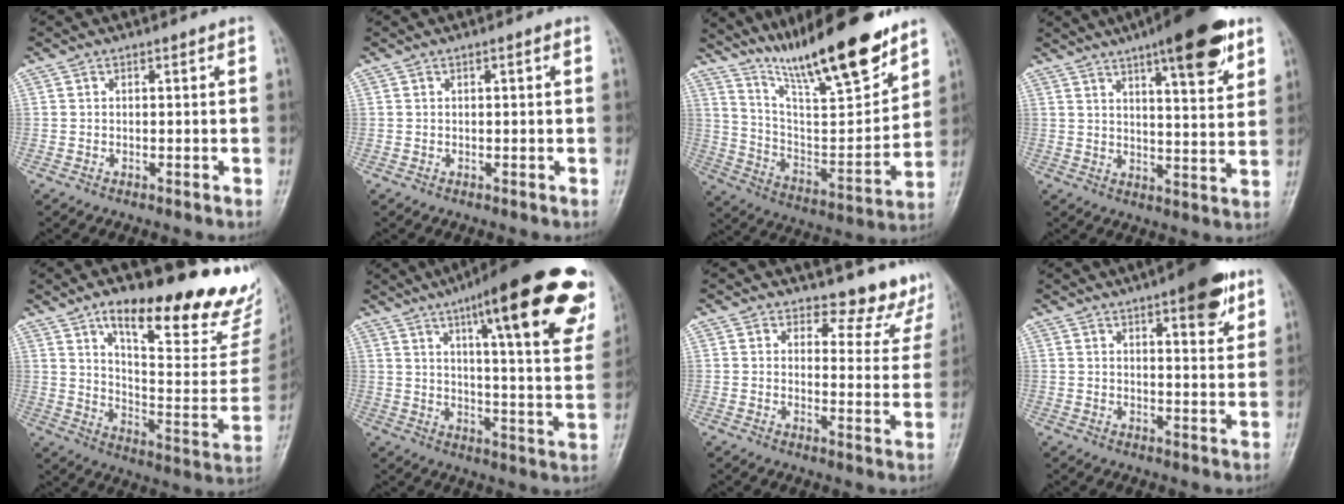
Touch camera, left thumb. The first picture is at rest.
{"total": 0.6, "force": [0.2, 0.1, 0.6], "torque": [-0.010, 0.002, 0.002]}
{"total": 22.4, "force": [17.0, 4.2, 14.0], "torque": [-0.197, -0.088, 0.294]}
{"total": 15.4, "force": [9.1, 3.8, 11.8], "torque": [-0.145, -0.038, 0.129]}
{"total": 27.8, "force": [19.1, 8.6, 18.3], "torque": [-0.210, -0.089, 0.273]}
{"total": 27.6, "force": [15.5, 5.8, 22.1], "torque": [-0.275, -0.038, 0.208]}
{"total": 9.0, "force": [8.4, 3.3, 0.5], "torque": [0.034, -0.077, 0.080]}
{"total": 10.1, "force": [5.9, 3.1, 7.6], "torque": [-0.081, -0.025, 0.075]}